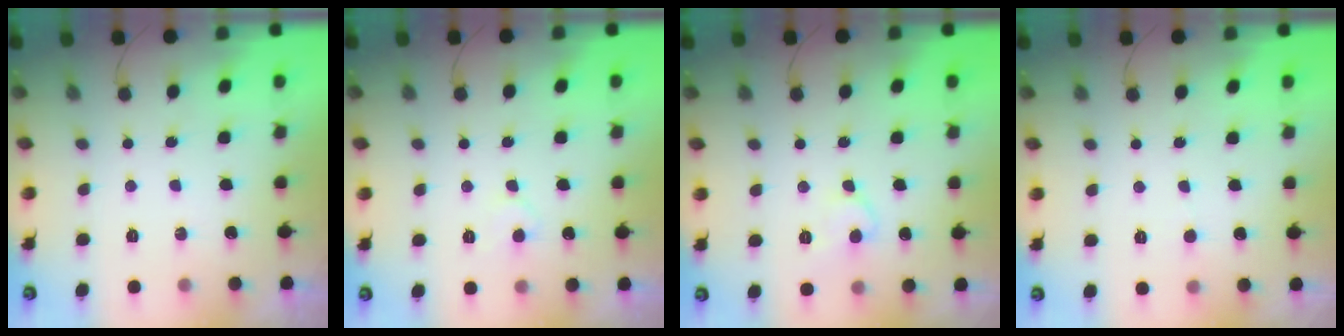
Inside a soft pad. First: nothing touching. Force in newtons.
{"total": 4.3, "press": 4.3, "slide": 0.5}
{"total": 6.7, "press": 6.7, "slide": 0.5}
{"total": 2.4, "press": 2.4, "slide": 0.3}